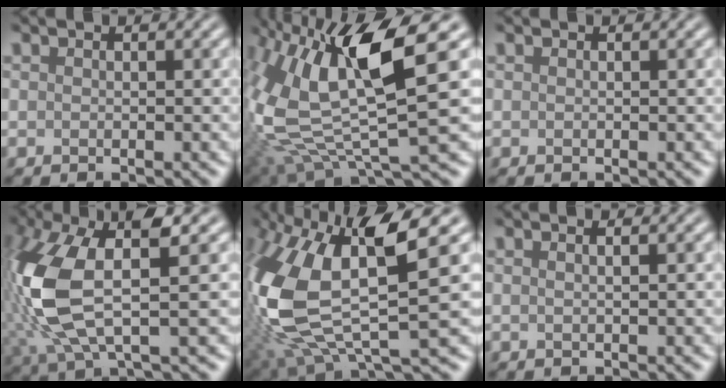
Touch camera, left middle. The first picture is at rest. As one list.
[{"total": 12.2, "force": [1.4, 4.6, 11.2], "torque": [-0.242, -0.010, 0.022]}, {"total": 0.0}, {"total": 10.5, "force": [0.8, 4.1, 9.6], "torque": [-0.220, 0.004, 0.011]}, {"total": 13.6, "force": [1.9, 5.4, 12.3], "torque": [-0.283, -0.018, 0.043]}, {"total": 1.7, "force": [0.7, 0.7, 1.3], "torque": [-0.004, -0.001, -0.008]}]